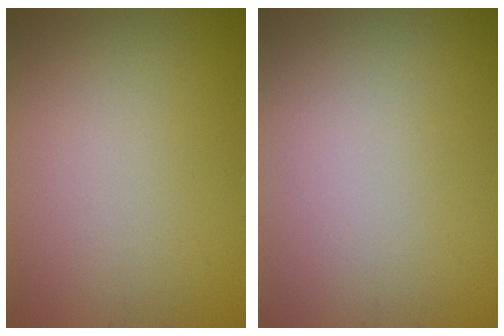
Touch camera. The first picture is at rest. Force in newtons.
{"total": 0.0}